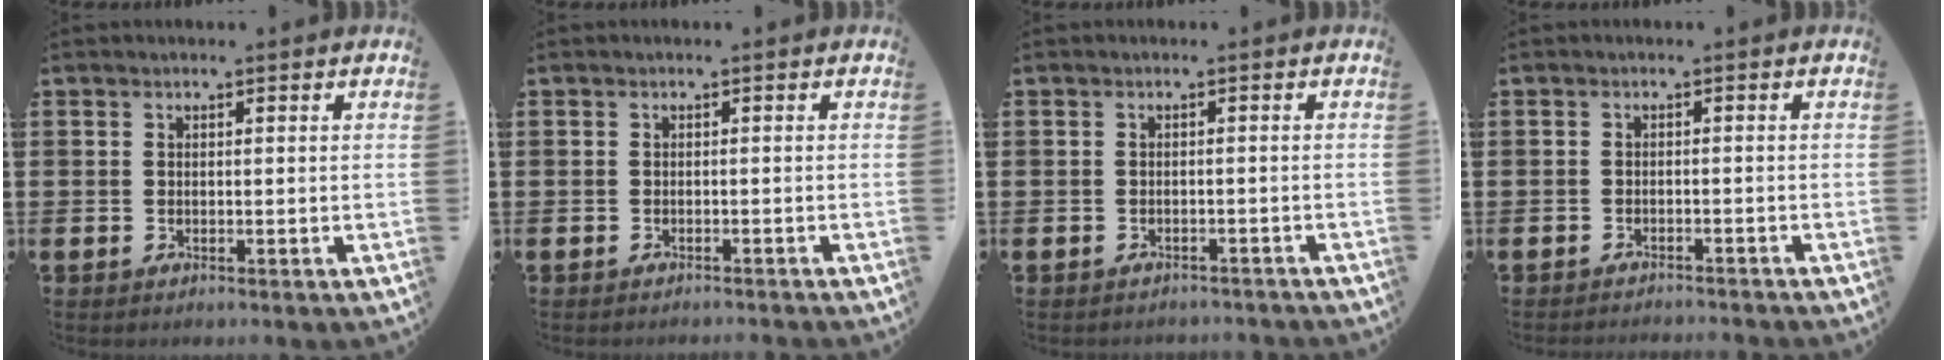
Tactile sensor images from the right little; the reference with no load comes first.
{"total": 0.5, "force": [-0.5, -0.2, 0.0], "torque": [0.001, -0.001, -0.011]}
{"total": 0.9, "force": [-0.9, 0.0, 0.0], "torque": [-0.002, 0.000, -0.019]}
{"total": 1.0, "force": [-1.0, -0.2, 0.0], "torque": [-0.001, 0.001, -0.022]}